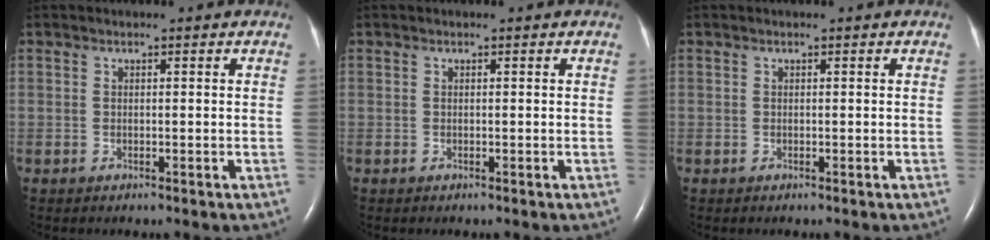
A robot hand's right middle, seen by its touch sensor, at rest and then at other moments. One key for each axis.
{"total": 0.0}
{"total": 0.0}